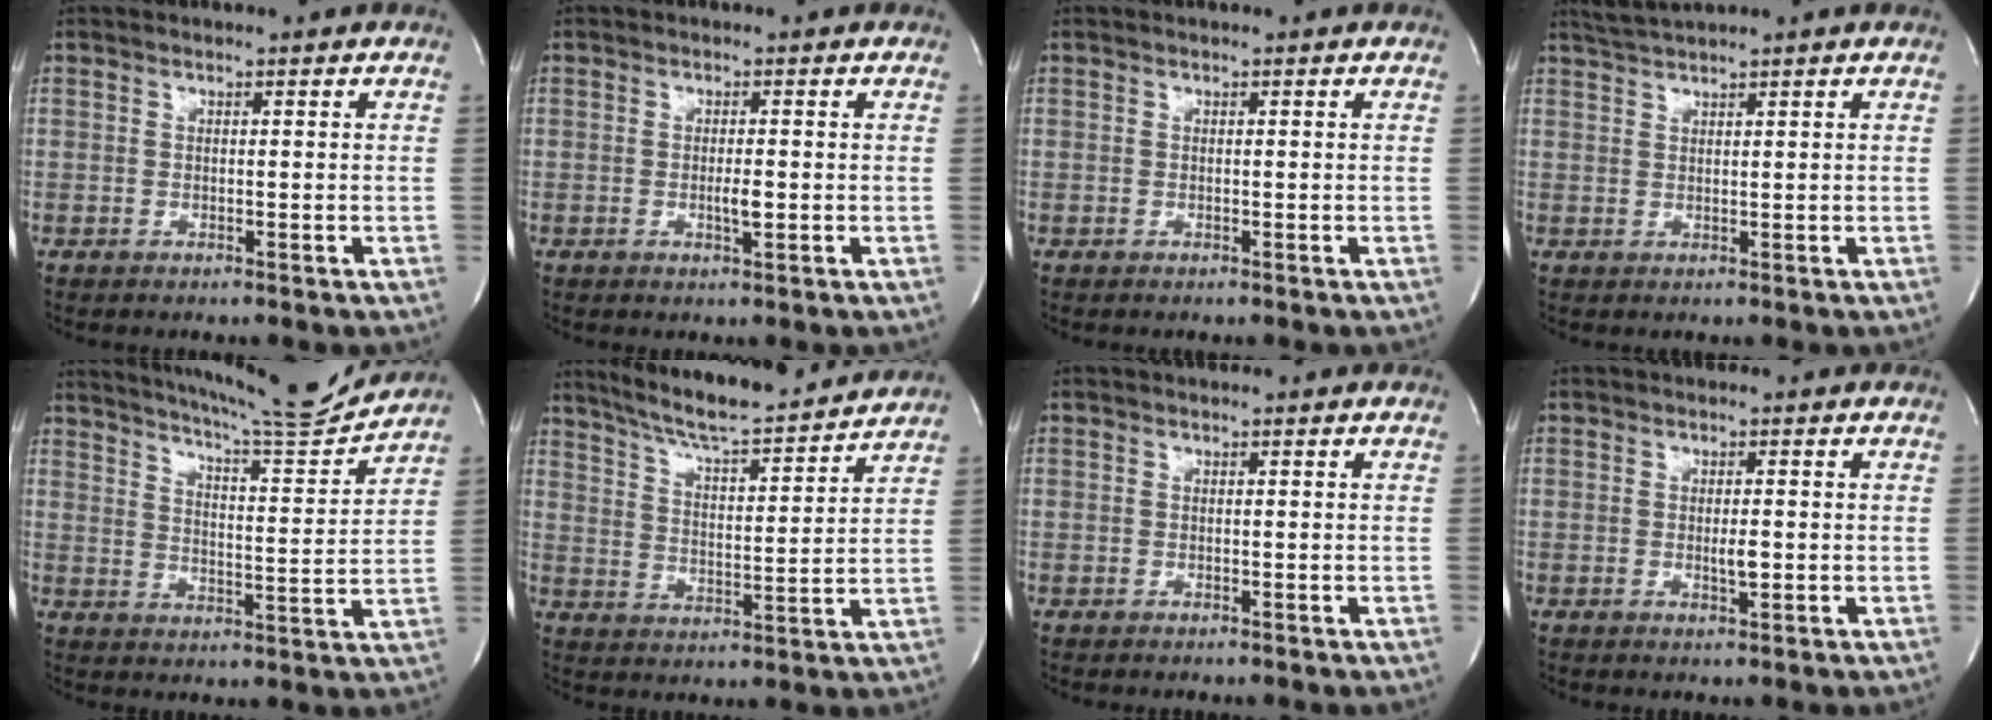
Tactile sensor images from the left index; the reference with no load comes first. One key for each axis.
{"total": 1.7, "fx": -0.6, "fy": 0.3, "fz": 1.6, "tx": -0.030, "ty": -0.007, "tz": -0.009}
{"total": 0.0}
{"total": 4.2, "fx": 3.8, "fy": -0.6, "fz": 1.7, "tx": -0.033, "ty": 0.019, "tz": 0.073}
{"total": 14.7, "fx": 13.9, "fy": -0.7, "fz": 4.7, "tx": -0.083, "ty": -0.041, "tz": 0.195}
{"total": 16.6, "fx": 15.0, "fy": 1.3, "fz": 6.9, "tx": -0.118, "ty": 0.000, "tz": 0.226}
{"total": 0.0}
{"total": 1.6, "fx": -0.4, "fy": 0.4, "fz": 1.5, "tx": -0.029, "ty": -0.007, "tz": -0.006}